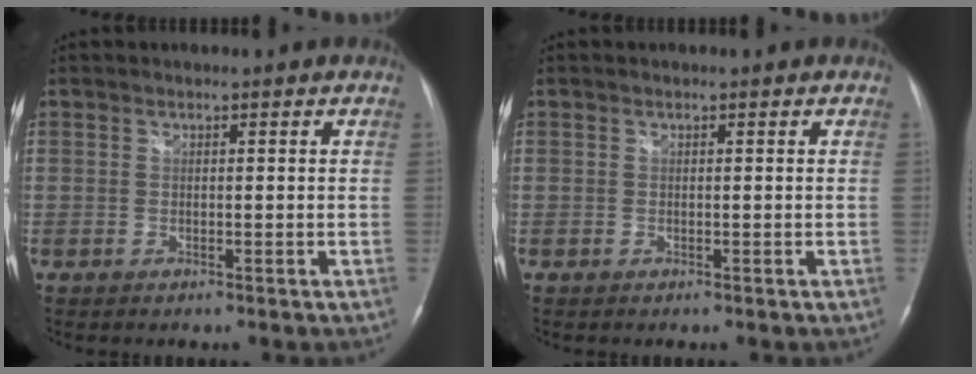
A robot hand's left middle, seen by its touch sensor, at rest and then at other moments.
{"total": 0.0}